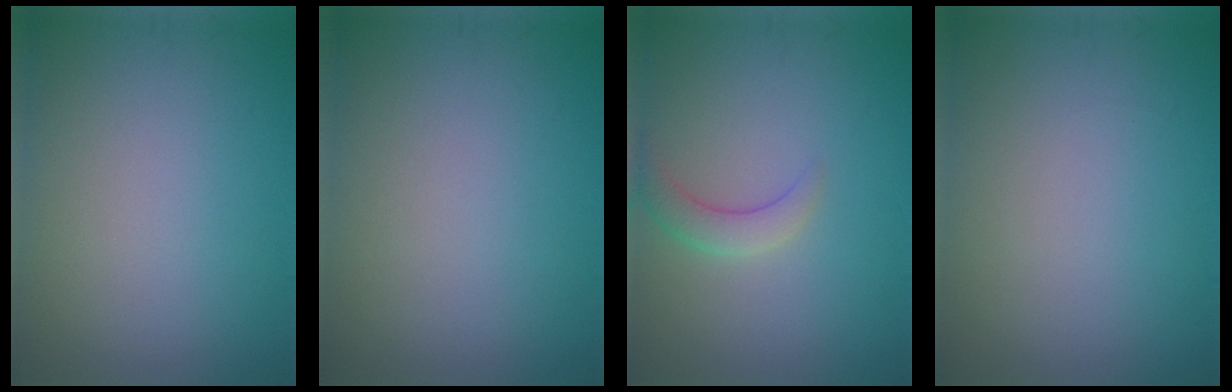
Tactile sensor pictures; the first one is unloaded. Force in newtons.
{"total": 0.0}
{"total": 2.3, "press": 2.2, "slide": 0.1}
{"total": 0.0}